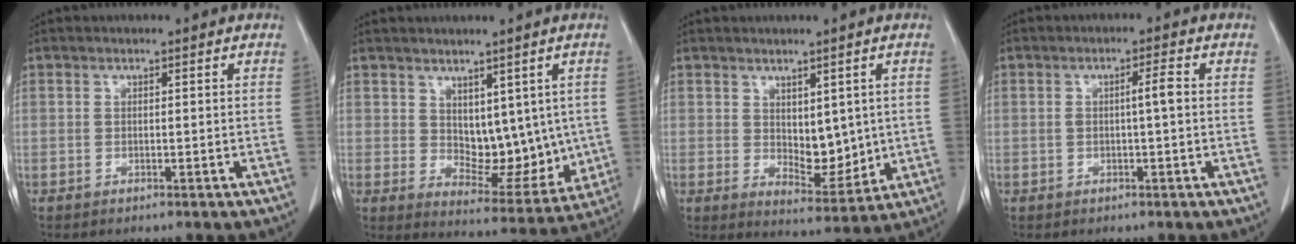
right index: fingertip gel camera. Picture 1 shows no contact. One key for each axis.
{"total": 9.7, "fx": 1.8, "fy": 5.9, "fz": 7.5, "tx": -0.086, "ty": -0.006, "tz": 0.046}
{"total": 6.9, "fx": 0.8, "fy": 3.7, "fz": 5.8, "tx": -0.081, "ty": -0.010, "tz": 0.030}
{"total": 2.7, "fx": 0.1, "fy": 0.1, "fz": 2.7, "tx": -0.046, "ty": 0.003, "tz": 0.001}